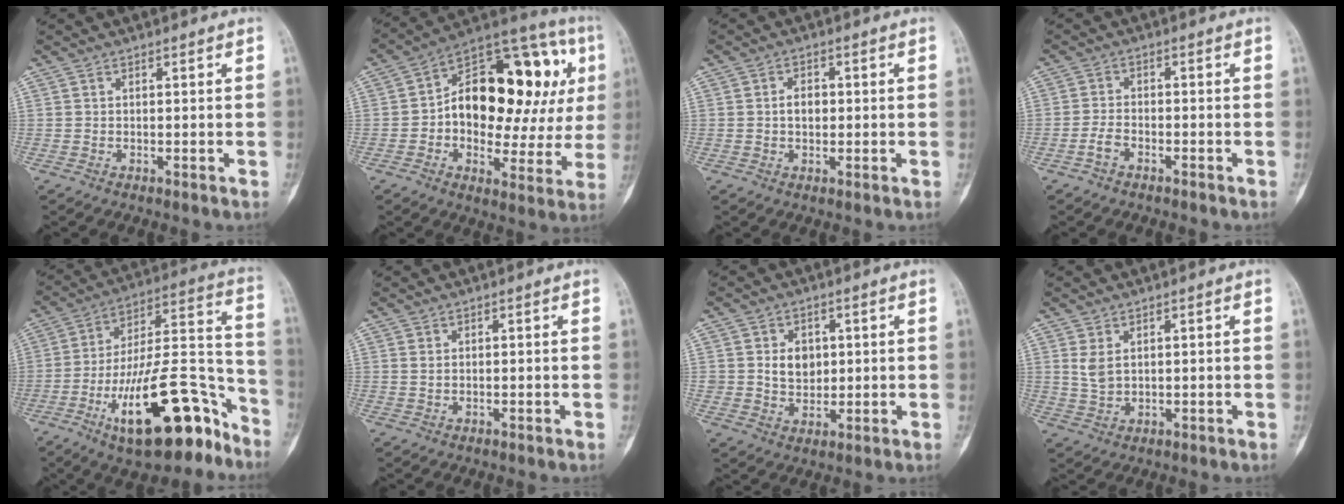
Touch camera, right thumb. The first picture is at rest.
{"total": 26.7, "force": [4.5, 13.9, 22.4], "torque": [-0.282, 0.042, 0.064]}
{"total": 3.0, "force": [0.1, 2.1, 2.1], "torque": [-0.028, 0.006, -0.001]}
{"total": 2.8, "force": [-1.8, 1.4, 1.6], "torque": [-0.034, 0.015, -0.037]}
{"total": 24.6, "force": [-13.5, 8.8, 18.5], "torque": [-0.262, 0.094, -0.218]}
{"total": 0.7, "force": [0.4, 0.4, 0.5], "torque": [-0.008, 0.000, 0.008]}
{"total": 5.8, "force": [1.2, 4.6, 3.4], "torque": [-0.031, -0.008, 0.028]}
{"total": 3.3, "force": [1.3, 1.9, 2.4], "torque": [-0.046, -0.006, 0.036]}